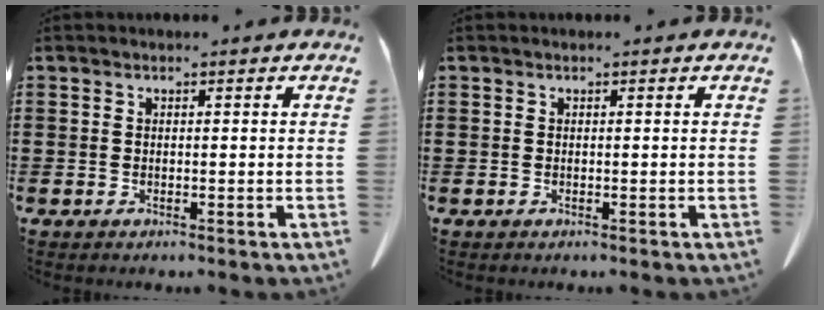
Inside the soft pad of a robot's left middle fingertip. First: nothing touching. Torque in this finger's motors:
{"motor_torque": [-0.04, 0.04, -0.02, -0.01]}